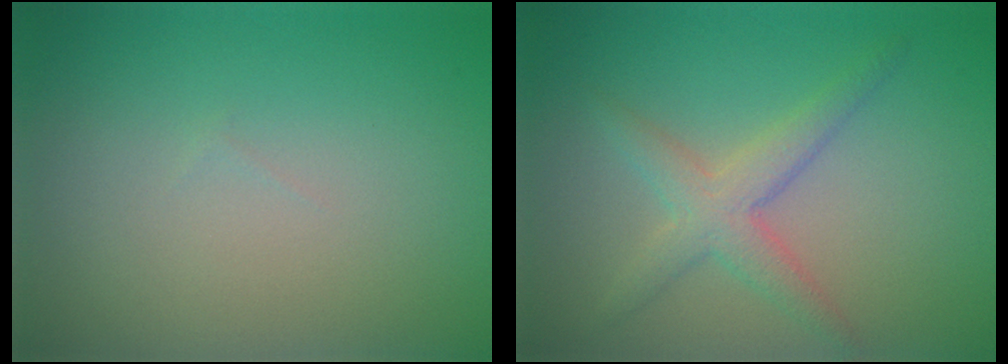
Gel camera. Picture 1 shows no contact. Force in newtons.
{"total": 3.2, "press": 3.2, "slide": 0.1}